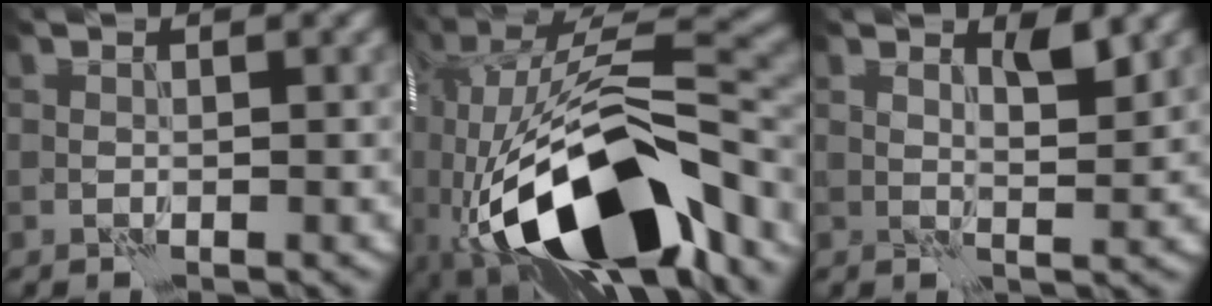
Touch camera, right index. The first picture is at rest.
{"total": 16.3, "force": [-6.4, 5.8, 13.8], "torque": [-0.251, 0.005, -0.101]}
{"total": 2.1, "force": [1.9, -0.5, 0.7], "torque": [-0.010, -0.006, 0.036]}